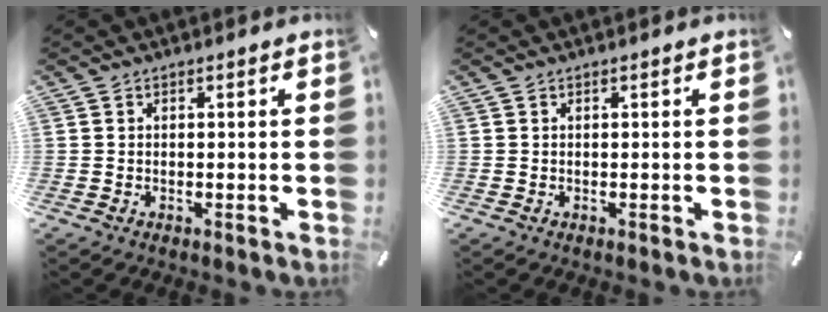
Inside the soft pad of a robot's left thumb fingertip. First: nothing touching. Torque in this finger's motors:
{"motor_torque": [0.00, 0.00, 0.00, 0.00, 0.00]}